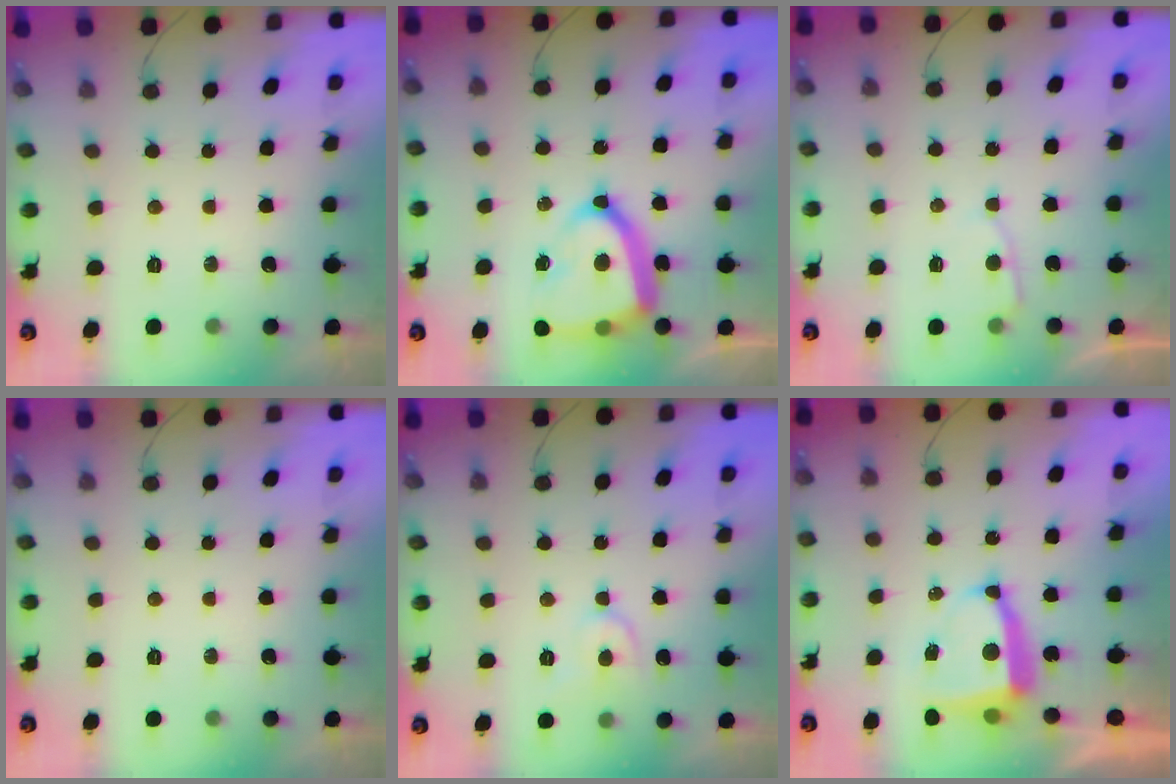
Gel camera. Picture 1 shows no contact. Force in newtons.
{"total": 17.6, "press": 17.5, "slide": 1.6}
{"total": 2.7, "press": 2.7, "slide": 0.3}
{"total": 0.0}
{"total": 6.4, "press": 6.3, "slide": 0.8}
{"total": 6.4, "press": 6.4, "slide": 0.4}